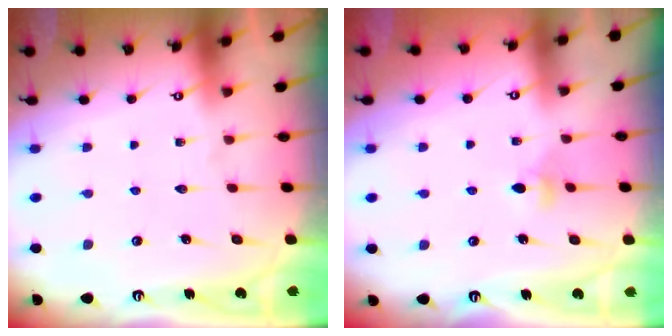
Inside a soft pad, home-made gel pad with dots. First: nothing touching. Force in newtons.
{"total": 3.6, "press": 3.5, "slide": 0.9}